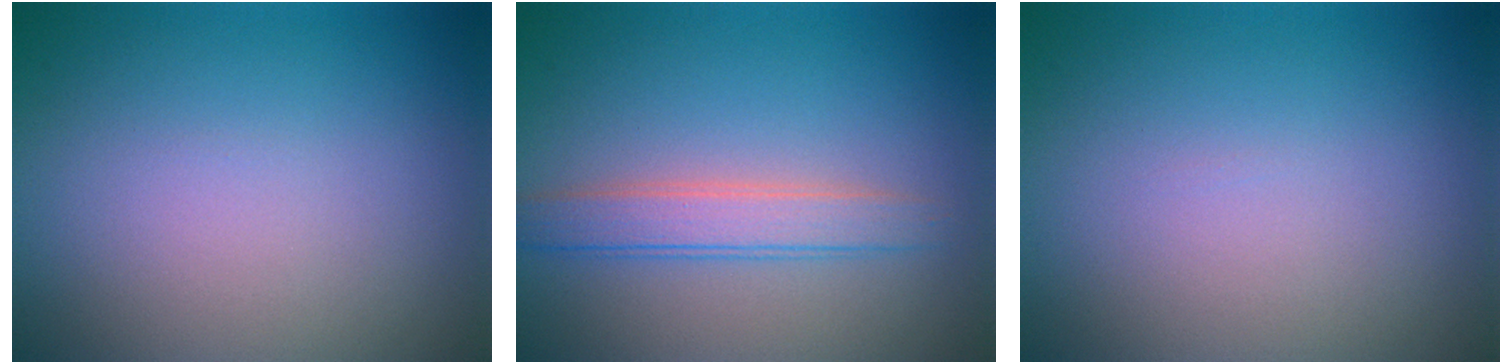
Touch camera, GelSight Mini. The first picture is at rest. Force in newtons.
{"total": 2.7, "press": 2.7, "slide": 0.0}
{"total": 0.0}